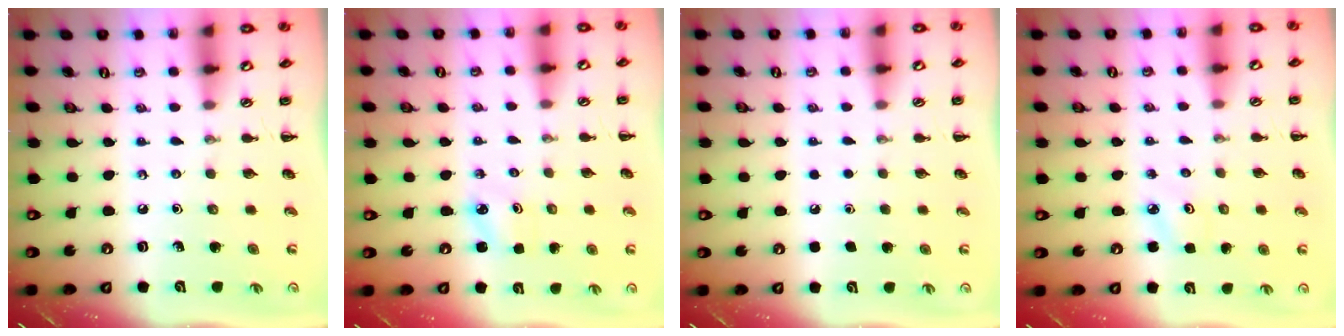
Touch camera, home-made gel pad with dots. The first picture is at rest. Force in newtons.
{"total": 1.7, "press": 1.7, "slide": 0.2}
{"total": 1.8, "press": 1.7, "slide": 0.1}
{"total": 2.7, "press": 2.6, "slide": 0.8}